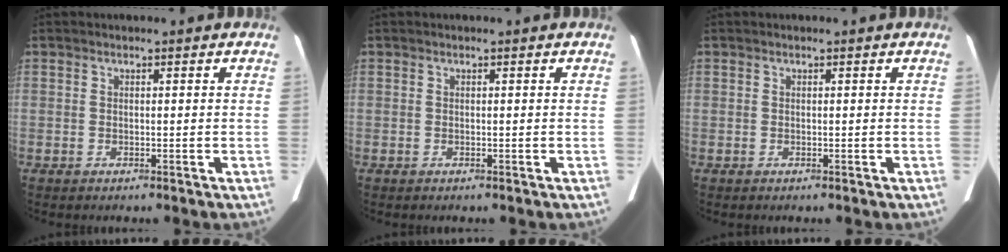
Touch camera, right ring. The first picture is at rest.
{"total": 0.0}
{"total": 0.0}